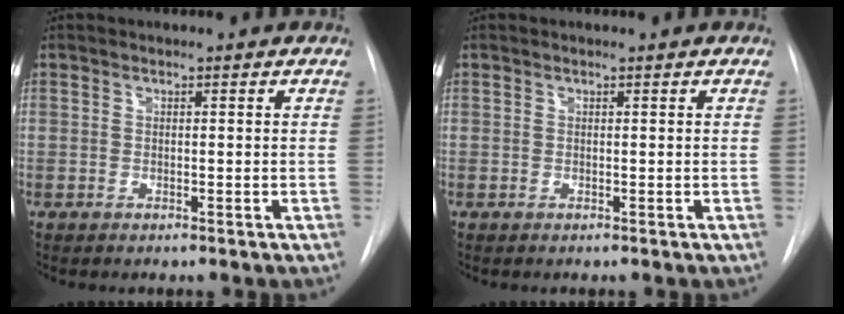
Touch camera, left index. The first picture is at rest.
{"total": 0.0}